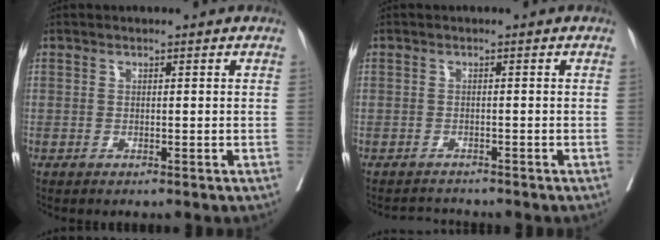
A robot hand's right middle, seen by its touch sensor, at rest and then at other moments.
{"total": 1.7, "force": [-1.6, 0.1, -0.6], "torque": [0.009, -0.010, -0.025]}